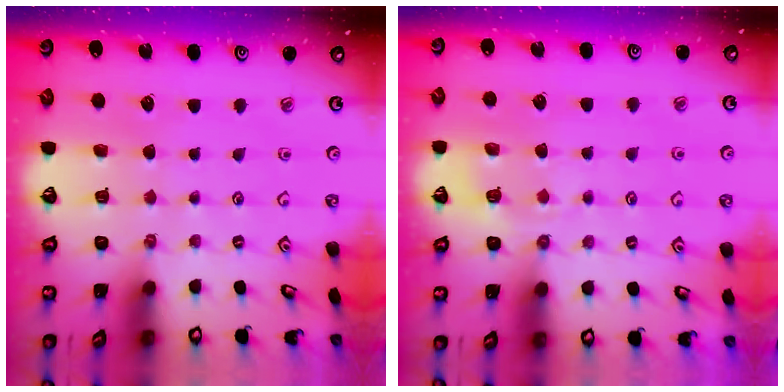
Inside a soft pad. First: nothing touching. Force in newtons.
{"total": 4.9, "press": 4.8, "slide": 1.1}